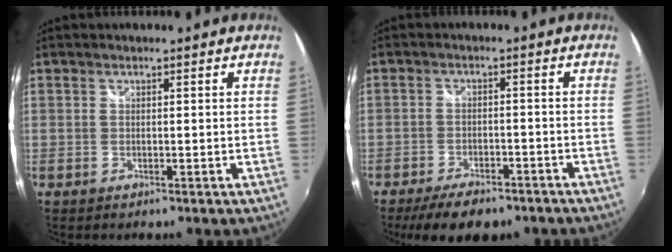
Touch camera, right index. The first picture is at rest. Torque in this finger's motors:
{"motor_torque": [-0.88, -1.00, -0.22, -0.21]}